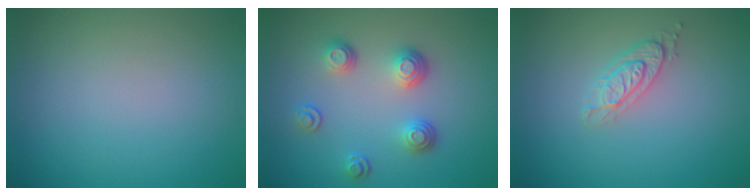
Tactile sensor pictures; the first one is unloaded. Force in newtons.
{"total": 3.4, "press": 2.7, "slide": 2.0}
{"total": 2.0, "press": 1.9, "slide": 0.6}